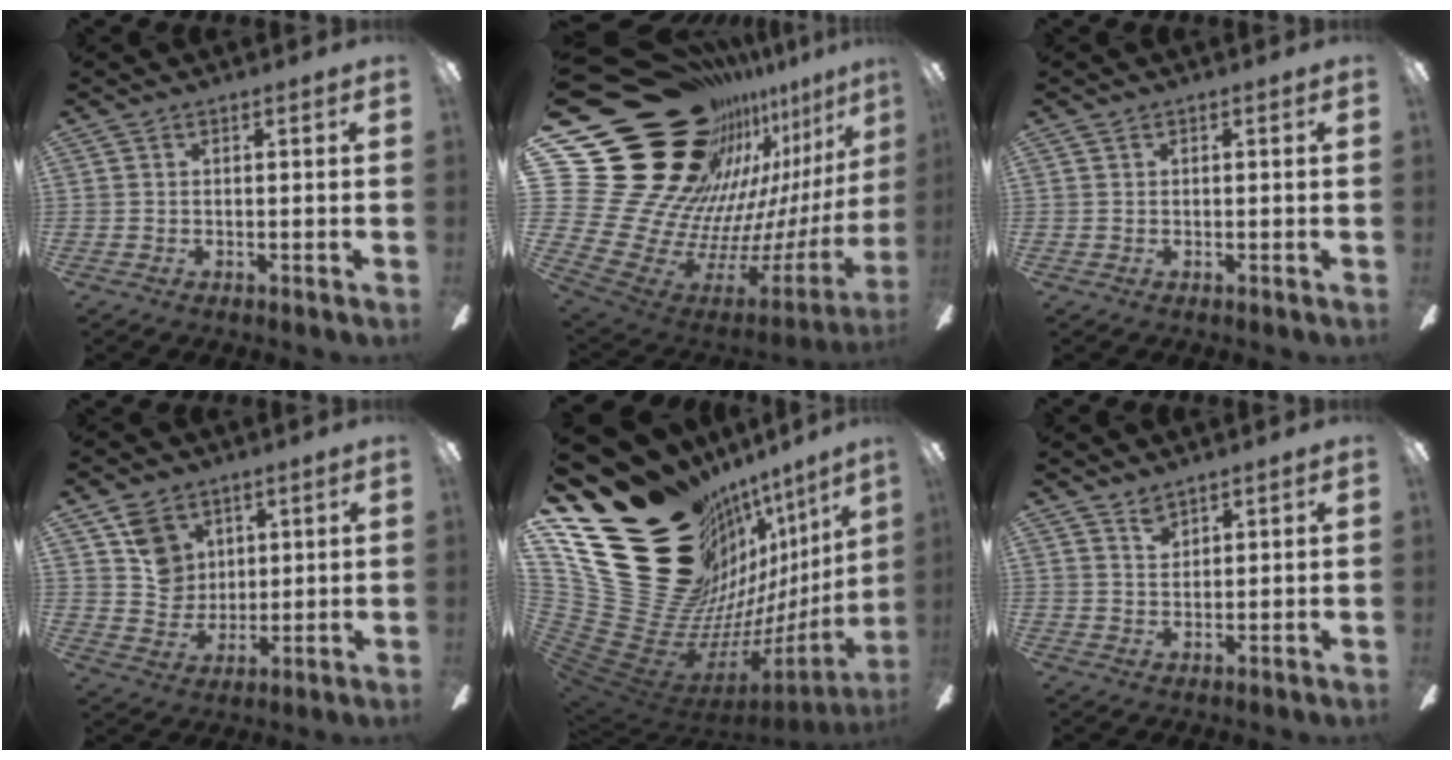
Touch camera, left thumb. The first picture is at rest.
{"total": 38.9, "force": [17.8, 24.4, 24.6], "torque": [-0.378, -0.207, 0.428]}
{"total": 0.6, "force": [0.2, 0.5, 0.1], "torque": [-0.002, 0.005, 0.003]}
{"total": 9.0, "force": [4.9, 7.1, 2.6], "torque": [-0.051, -0.011, 0.095]}
{"total": 36.1, "force": [15.1, 23.3, 23.0], "torque": [-0.299, -0.194, 0.390]}
{"total": 3.0, "force": [2.5, 1.3, 0.8], "torque": [-0.011, -0.009, 0.046]}